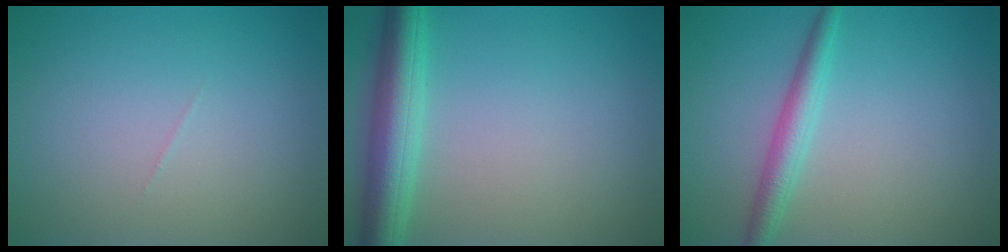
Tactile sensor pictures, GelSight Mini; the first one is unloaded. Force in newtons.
{"total": 5.2, "press": 5.2, "slide": 0.2}
{"total": 2.7, "press": 2.7, "slide": 0.1}